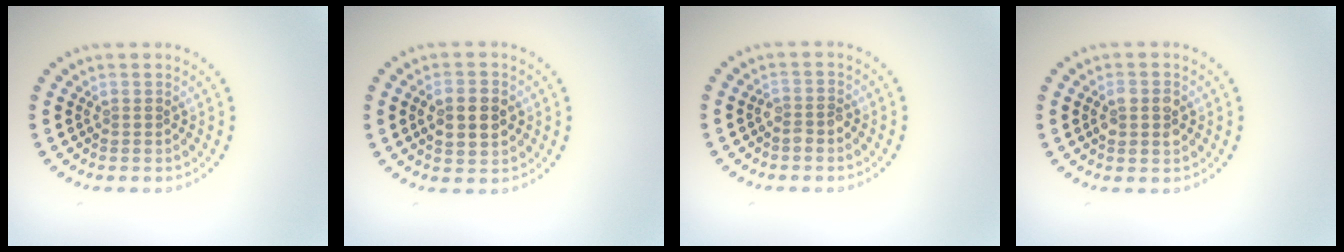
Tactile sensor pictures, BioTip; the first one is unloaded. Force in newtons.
{"total": 4.6, "press": 4.6, "slide": 0.1}
{"total": 1.3, "press": 1.2, "slide": 0.6}
{"total": 2.6, "press": 2.6, "slide": 0.2}